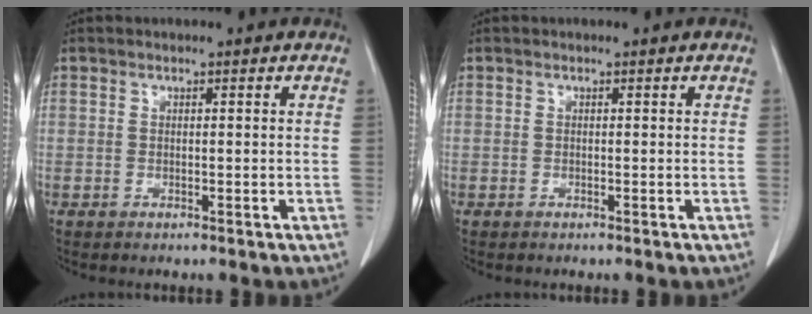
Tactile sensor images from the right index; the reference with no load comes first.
{"total": 0.0}